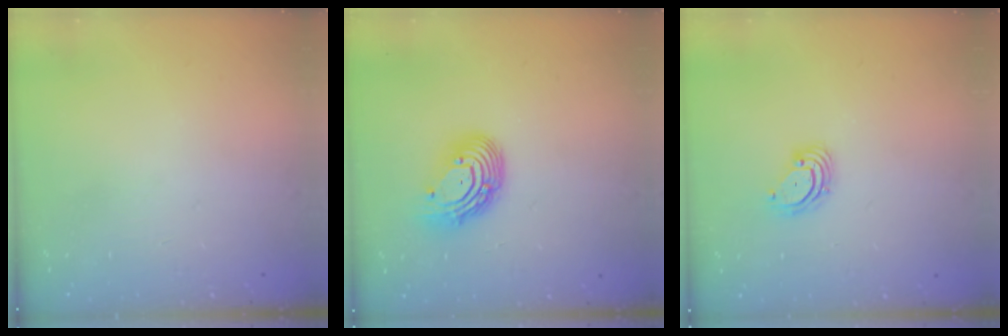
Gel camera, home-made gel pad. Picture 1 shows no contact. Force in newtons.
{"total": 11.5, "press": 11.5, "slide": 1.1}
{"total": 3.4, "press": 3.4, "slide": 0.1}